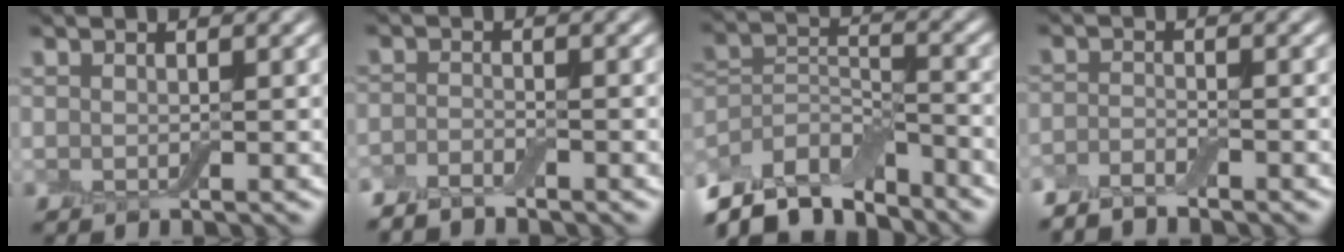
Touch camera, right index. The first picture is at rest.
{"total": 2.1, "force": [-2.0, 0.3, 0.6], "torque": [-0.015, -0.001, -0.045]}
{"total": 9.6, "force": [-7.8, 3.7, 4.1], "torque": [-0.071, 0.008, -0.155]}
{"total": 2.4, "force": [-2.2, 0.4, 0.7], "torque": [-0.018, -0.001, -0.050]}